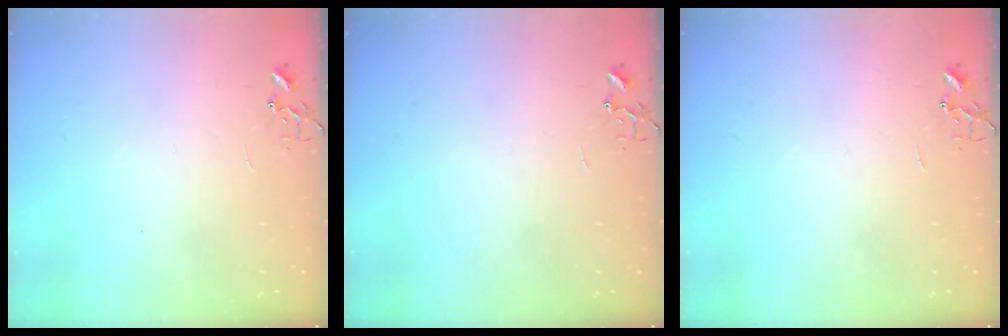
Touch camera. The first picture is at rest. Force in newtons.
{"total": 0.0}
{"total": 0.0}